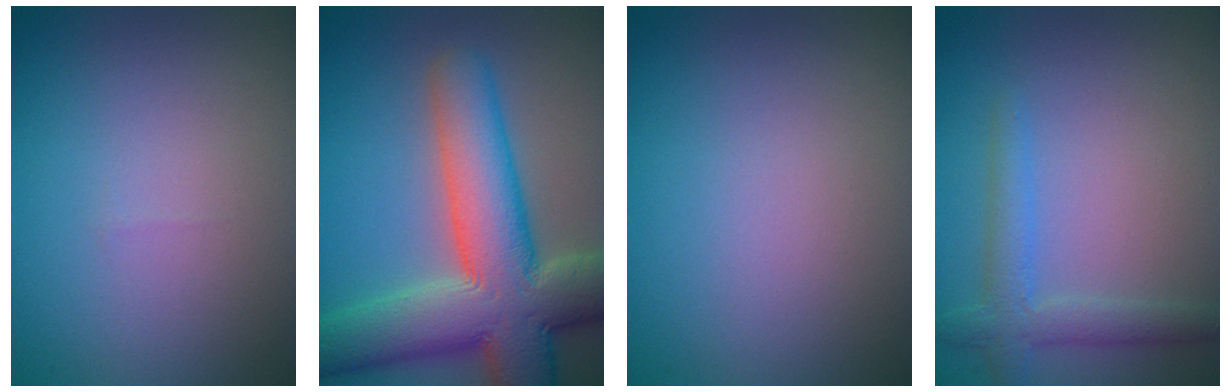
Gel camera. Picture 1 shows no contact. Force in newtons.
{"total": 11.8, "press": 11.8, "slide": 0.6}
{"total": 0.0}
{"total": 2.7, "press": 2.7, "slide": 0.1}